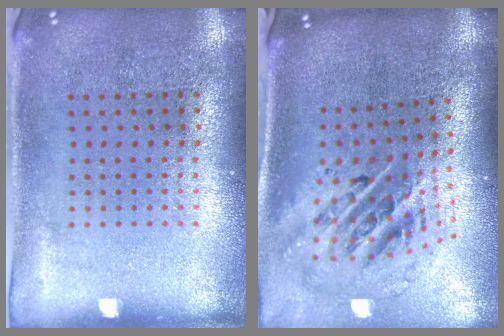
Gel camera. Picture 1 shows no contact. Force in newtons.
{"total": 2.8, "press": 1.9, "slide": 2.0}